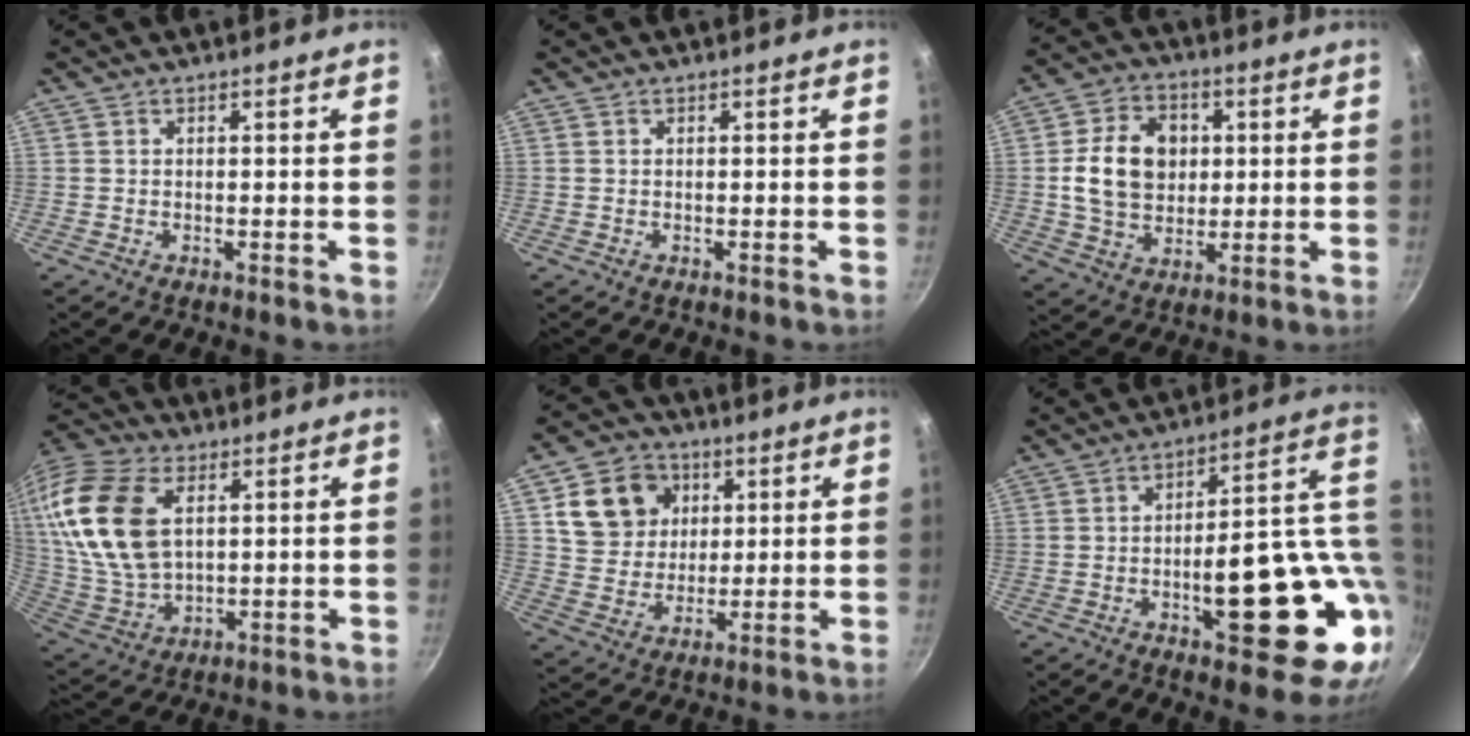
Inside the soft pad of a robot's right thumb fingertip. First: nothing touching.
{"total": 0.0}
{"total": 13.4, "force": [1.5, 10.3, 8.4], "torque": [-0.124, 0.007, 0.025]}
{"total": 21.6, "force": [5.8, 13.3, 15.9], "torque": [-0.324, -0.008, 0.116]}
{"total": 12.4, "force": [4.0, 10.6, 5.2], "torque": [-0.066, -0.002, 0.070]}
{"total": 22.1, "force": [-2.4, 8.8, 20.1], "torque": [-0.236, 0.011, -0.022]}